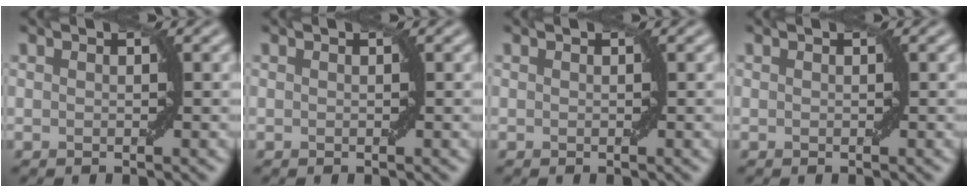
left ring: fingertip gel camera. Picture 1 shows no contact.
{"total": 0.0}
{"total": 0.0}
{"total": 0.0}